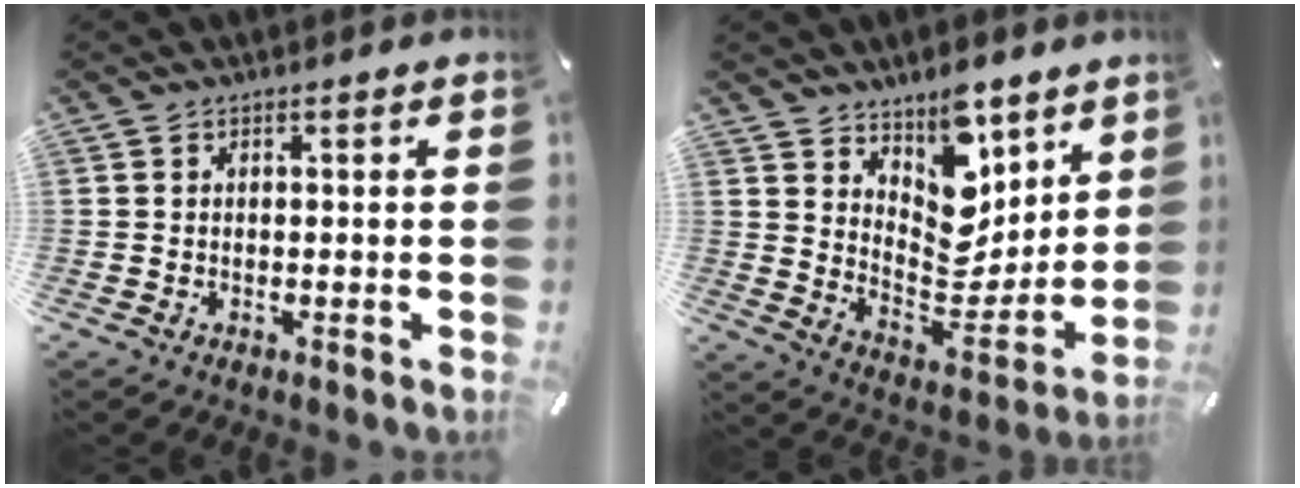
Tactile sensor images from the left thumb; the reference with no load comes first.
{"total": 10.7, "force": [7.9, 6.6, 3.2], "torque": [-0.026, -0.101, 0.144]}